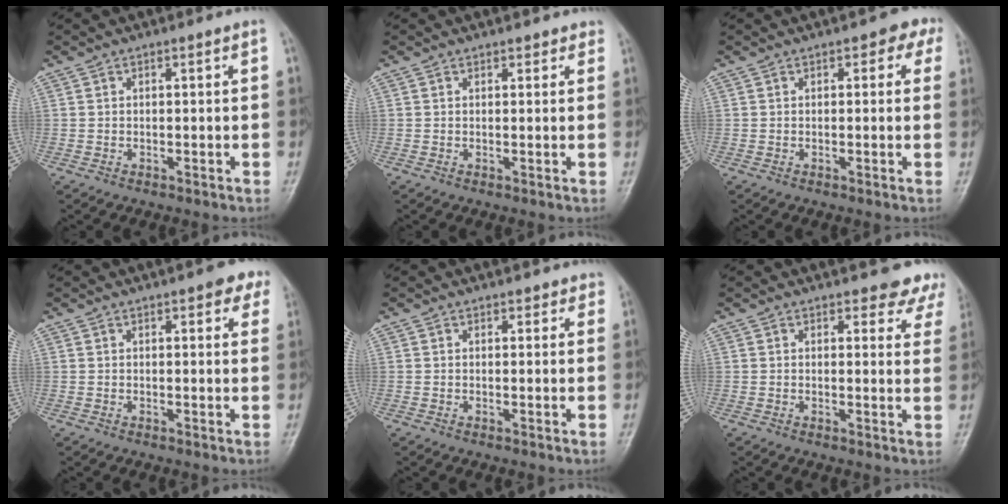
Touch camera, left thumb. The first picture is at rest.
{"total": 1.7, "force": [1.4, 1.0, 0.0], "torque": [0.023, -0.004, 0.008]}
{"total": 2.9, "force": [1.3, 2.0, 1.7], "torque": [0.013, 0.002, 0.004]}
{"total": 4.9, "force": [3.1, 2.0, 3.3], "torque": [-0.010, -0.003, 0.030]}
{"total": 2.3, "force": [1.9, 1.2, 0.0], "torque": [0.027, -0.007, 0.011]}
{"total": 7.9, "force": [7.3, 2.9, 1.1], "torque": [0.037, -0.037, 0.058]}